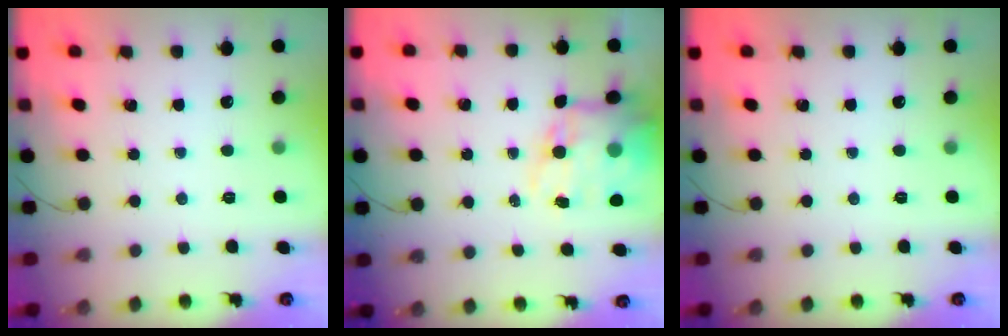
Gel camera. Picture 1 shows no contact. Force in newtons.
{"total": 15.9, "press": 15.4, "slide": 4.0}
{"total": 0.0}